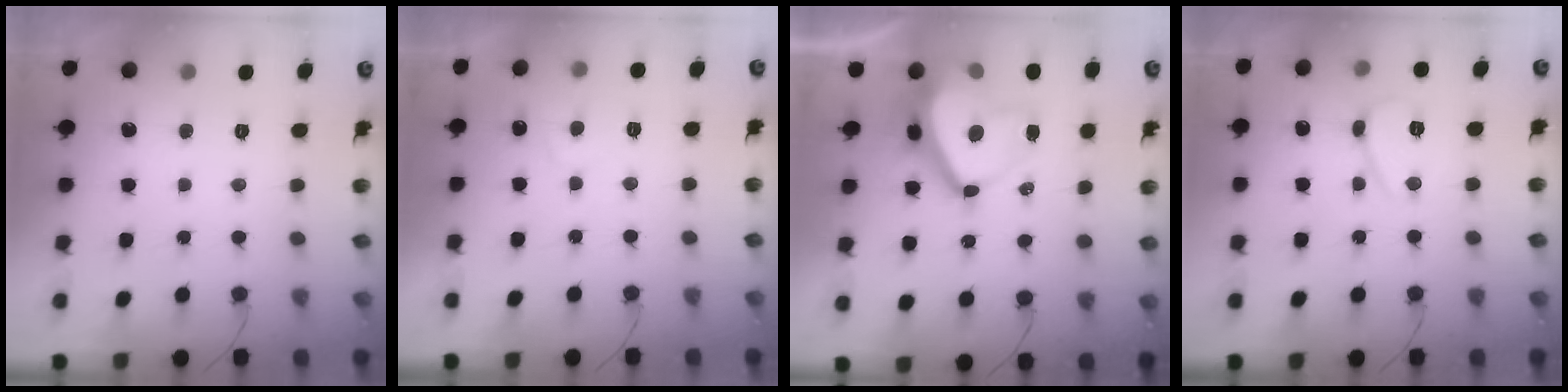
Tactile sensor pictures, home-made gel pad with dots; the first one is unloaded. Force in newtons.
{"total": 2.3, "press": 2.2, "slide": 0.6}
{"total": 13.6, "press": 13.5, "slide": 1.4}
{"total": 5.6, "press": 5.6, "slide": 0.6}